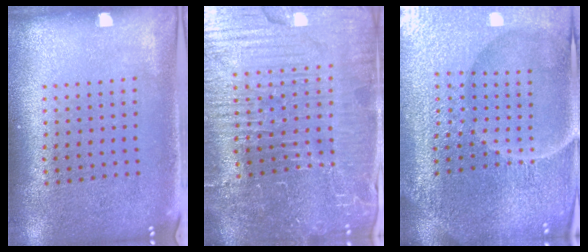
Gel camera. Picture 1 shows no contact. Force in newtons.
{"total": 6.6, "press": 5.9, "slide": 2.9}
{"total": 6.3, "press": 5.7, "slide": 2.7}